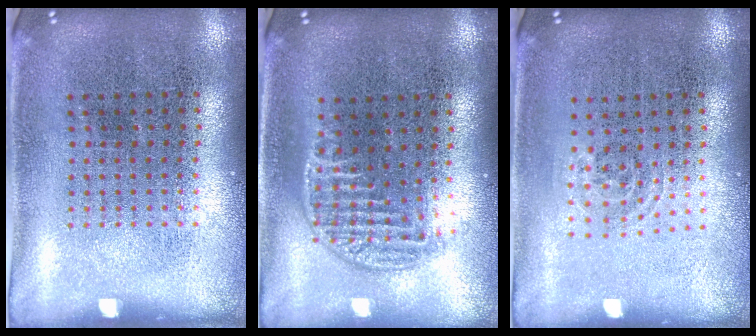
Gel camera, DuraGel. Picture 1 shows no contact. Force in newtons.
{"total": 1.2, "press": 1.0, "slide": 0.6}
{"total": 0.8, "press": 0.5, "slide": 0.6}